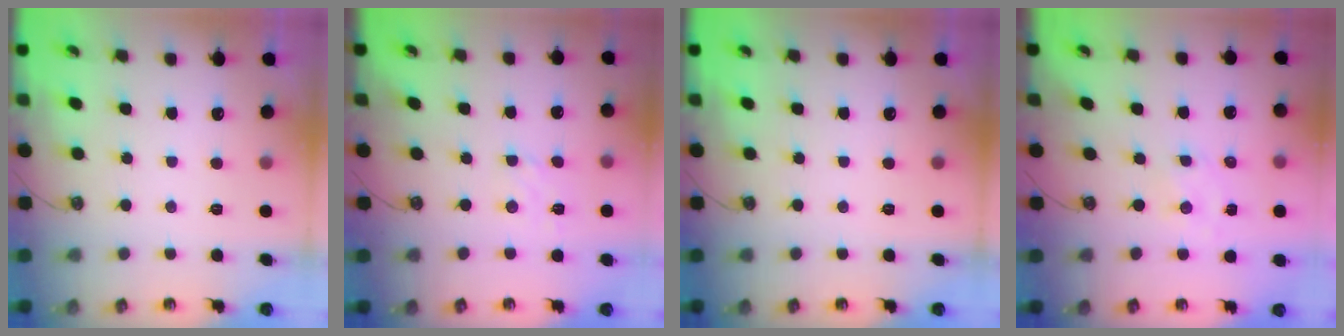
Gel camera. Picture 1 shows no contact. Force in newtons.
{"total": 3.0, "press": 3.0, "slide": 0.5}
{"total": 0.0}
{"total": 1.3, "press": 1.3, "slide": 0.2}